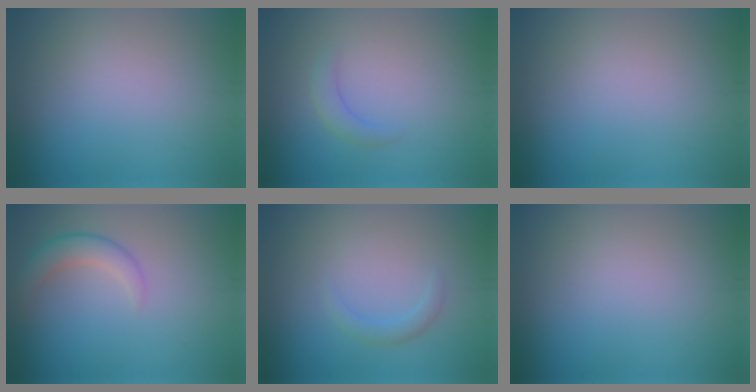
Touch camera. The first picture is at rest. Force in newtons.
{"total": 1.5, "press": 1.5, "slide": 0.2}
{"total": 0.0}
{"total": 2.6, "press": 2.6, "slide": 0.1}
{"total": 1.3, "press": 1.3, "slide": 0.1}
{"total": 0.0}